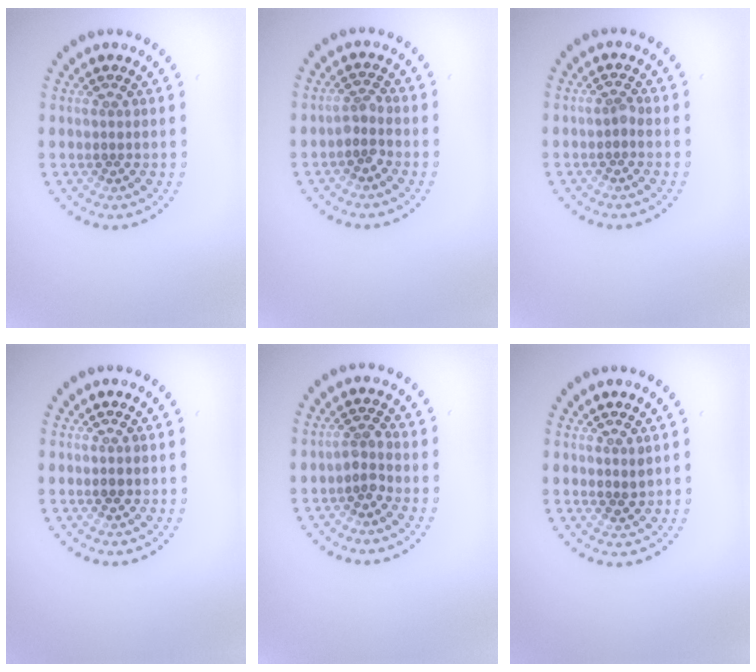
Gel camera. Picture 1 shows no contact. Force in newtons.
{"total": 1.7, "press": 1.3, "slide": 1.2}
{"total": 0.8, "press": 0.6, "slide": 0.5}
{"total": 1.0, "press": 1.0, "slide": 0.1}
{"total": 1.8, "press": 1.4, "slide": 1.0}
{"total": 1.1, "press": 1.0, "slide": 0.4}